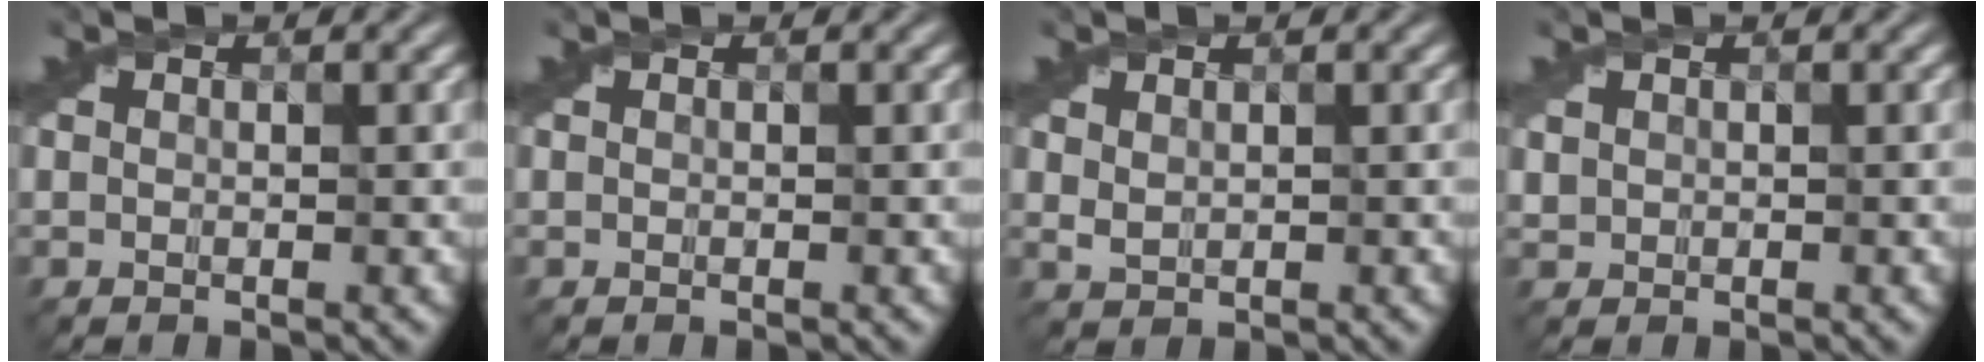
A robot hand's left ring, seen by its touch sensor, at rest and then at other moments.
{"total": 0.0}
{"total": 1.0, "force": [0.7, 0.6, 0.5], "torque": [-0.016, -0.001, 0.019]}
{"total": 0.7, "force": [0.4, 0.6, 0.1], "torque": [-0.002, -0.001, 0.012]}